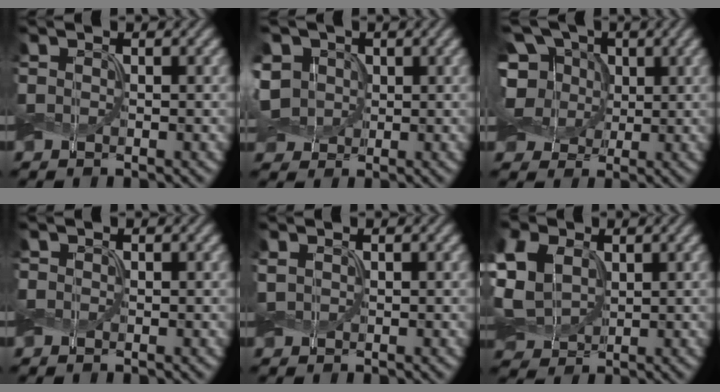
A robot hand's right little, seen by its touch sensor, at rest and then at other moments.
{"total": 5.9, "force": [0.9, 5.0, 3.0], "torque": [-0.089, 0.026, 0.003]}
{"total": 8.9, "force": [1.4, 7.1, 5.1], "torque": [-0.110, 0.033, 0.000]}
{"total": 0.0}
{"total": 0.8, "force": [0.3, 0.6, 0.4], "torque": [-0.010, 0.003, 0.008]}
{"total": 6.6, "force": [0.8, 4.9, 4.4], "torque": [-0.128, 0.013, 0.010]}